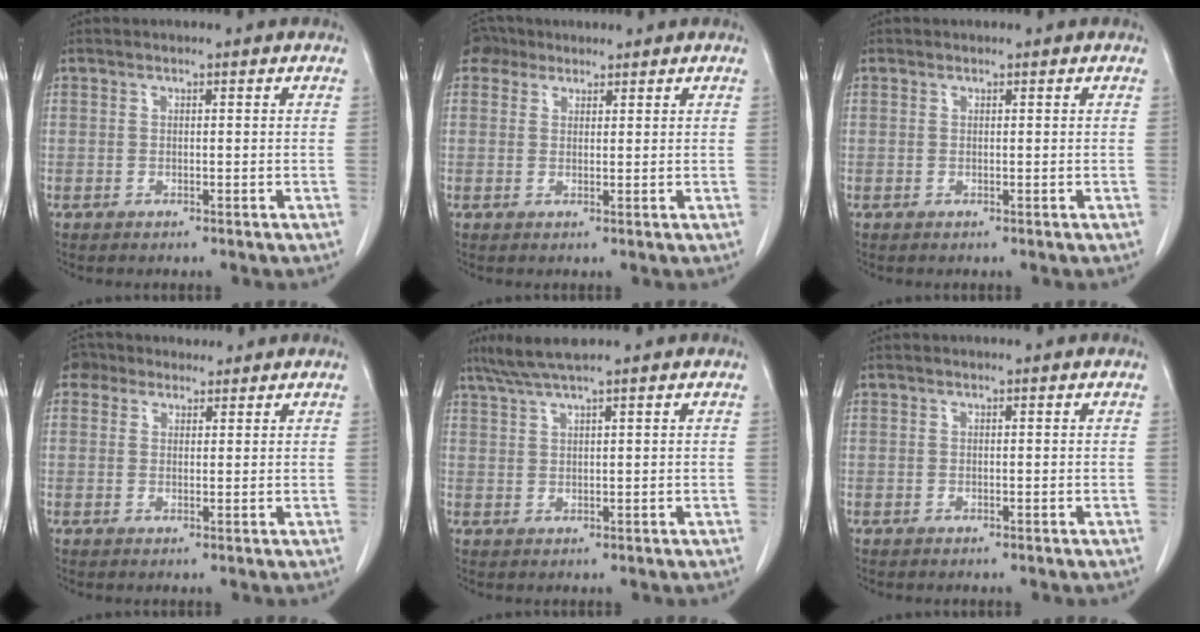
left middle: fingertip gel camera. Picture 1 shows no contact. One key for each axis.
{"total": 3.0, "fx": 2.4, "fy": 1.8, "fz": 0.0, "tx": -0.004, "ty": 0.017, "tz": 0.043}
{"total": 0.0}
{"total": 3.7, "fx": 3.1, "fy": 2.0, "fz": 0.2, "tx": -0.007, "ty": 0.027, "tz": 0.054}
{"total": 4.3, "fx": 3.4, "fy": -0.7, "fz": 2.4, "tx": -0.056, "ty": 0.012, "tz": 0.070}
{"total": 0.0}